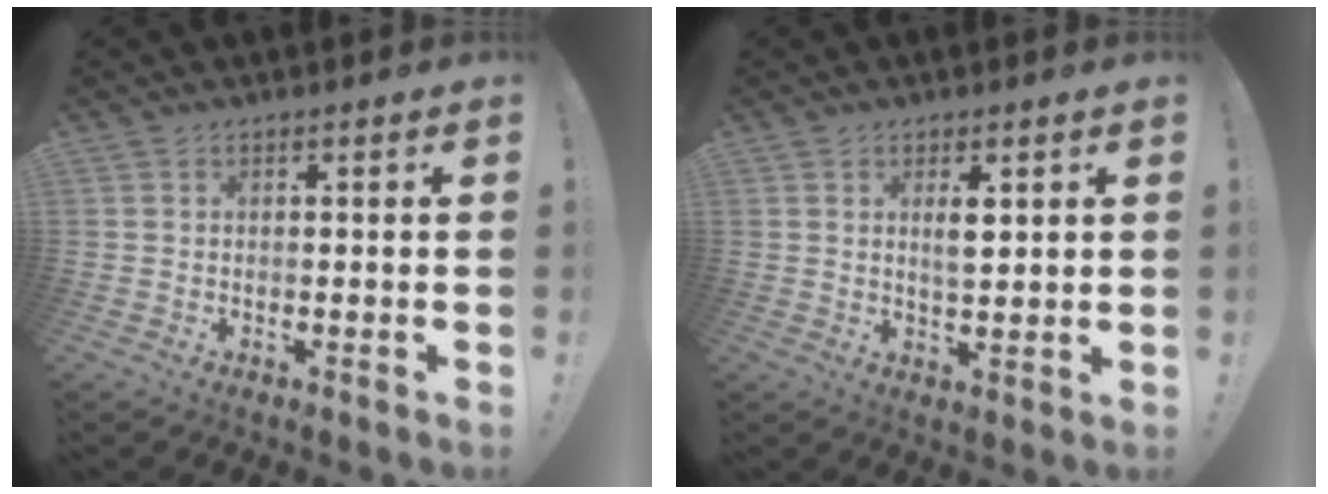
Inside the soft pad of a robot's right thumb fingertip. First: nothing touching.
{"total": 4.4, "force": [1.7, 1.6, 3.8], "torque": [-0.060, -0.010, 0.025]}